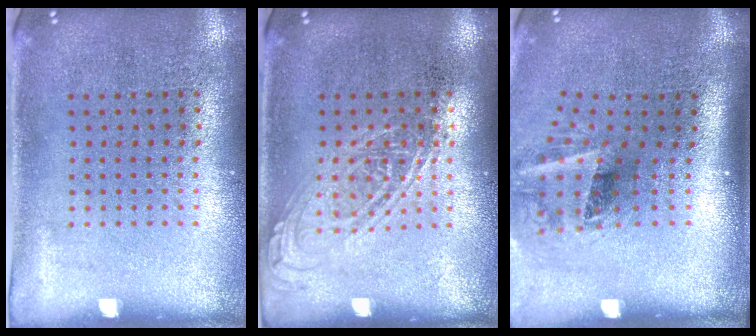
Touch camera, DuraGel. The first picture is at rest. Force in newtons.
{"total": 1.0, "press": 1.0, "slide": 0.1}
{"total": 2.0, "press": 1.3, "slide": 1.6}